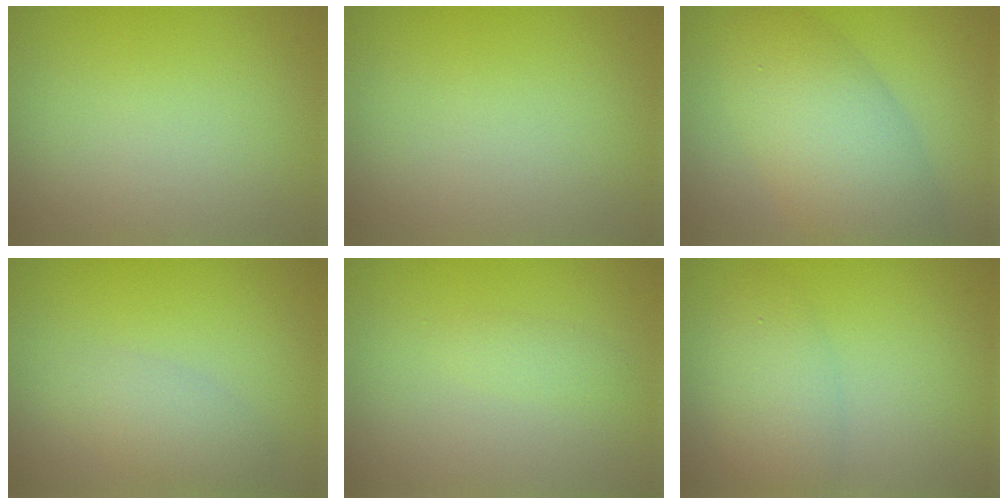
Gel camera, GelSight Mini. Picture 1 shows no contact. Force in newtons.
{"total": 0.0}
{"total": 7.3, "press": 7.3, "slide": 0.3}
{"total": 2.5, "press": 2.5, "slide": 0.1}
{"total": 0.9, "press": 0.9, "slide": 0.0}
{"total": 3.7, "press": 3.7, "slide": 0.1}